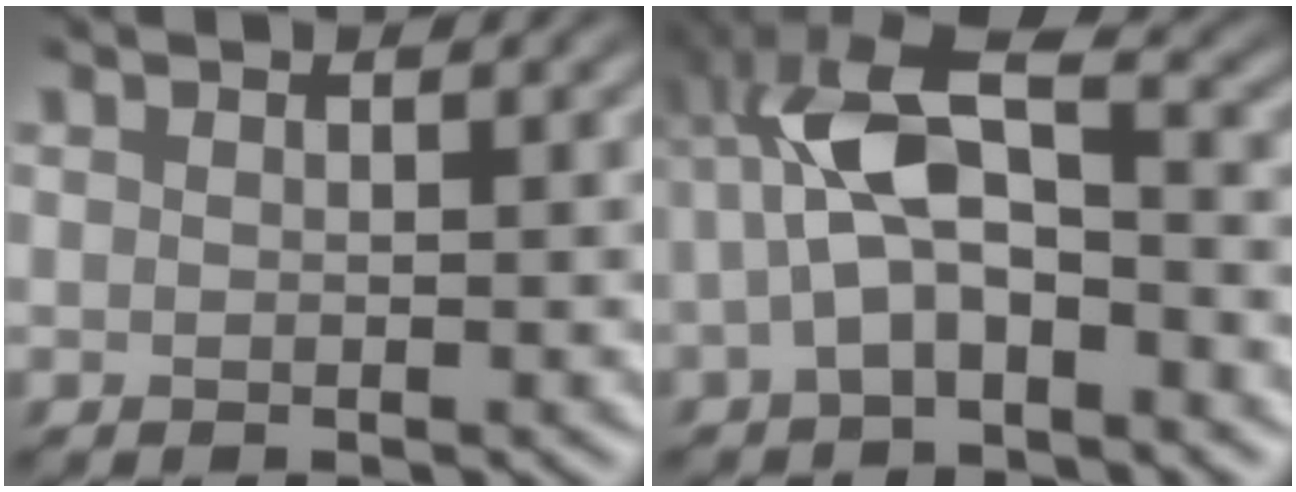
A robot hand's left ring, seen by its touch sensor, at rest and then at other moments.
{"total": 6.1, "force": [-2.4, 2.5, 5.0], "torque": [-0.110, 0.017, -0.044]}